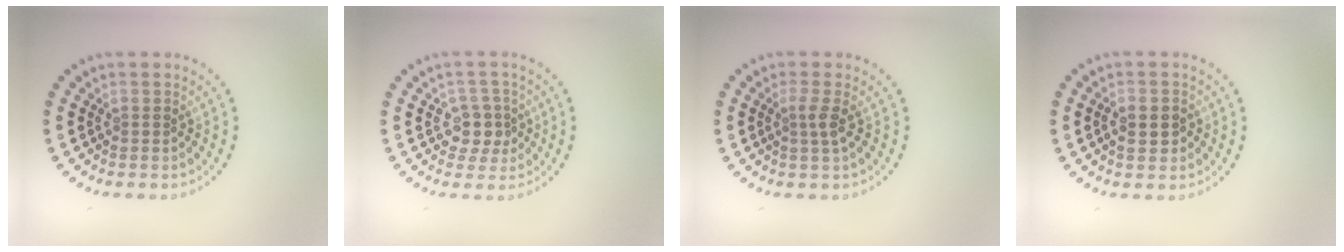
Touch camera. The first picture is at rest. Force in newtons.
{"total": 2.4, "press": 2.1, "slide": 1.0}
{"total": 1.5, "press": 1.0, "slide": 1.1}
{"total": 2.0, "press": 2.0, "slide": 0.2}